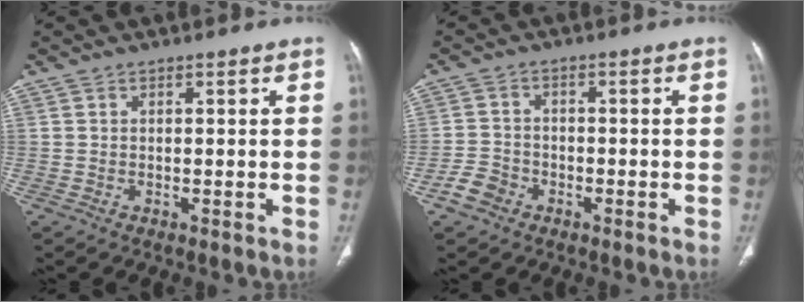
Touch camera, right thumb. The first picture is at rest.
{"total": 4.3, "force": [-2.5, 3.3, 1.4], "torque": [-0.020, 0.019, -0.047]}